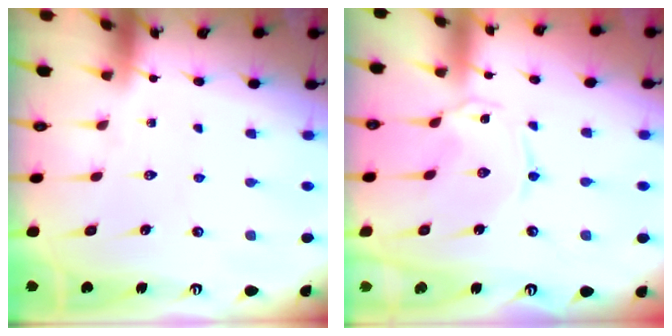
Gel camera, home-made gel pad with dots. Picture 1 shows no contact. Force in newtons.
{"total": 0.8, "press": 0.8, "slide": 0.3}